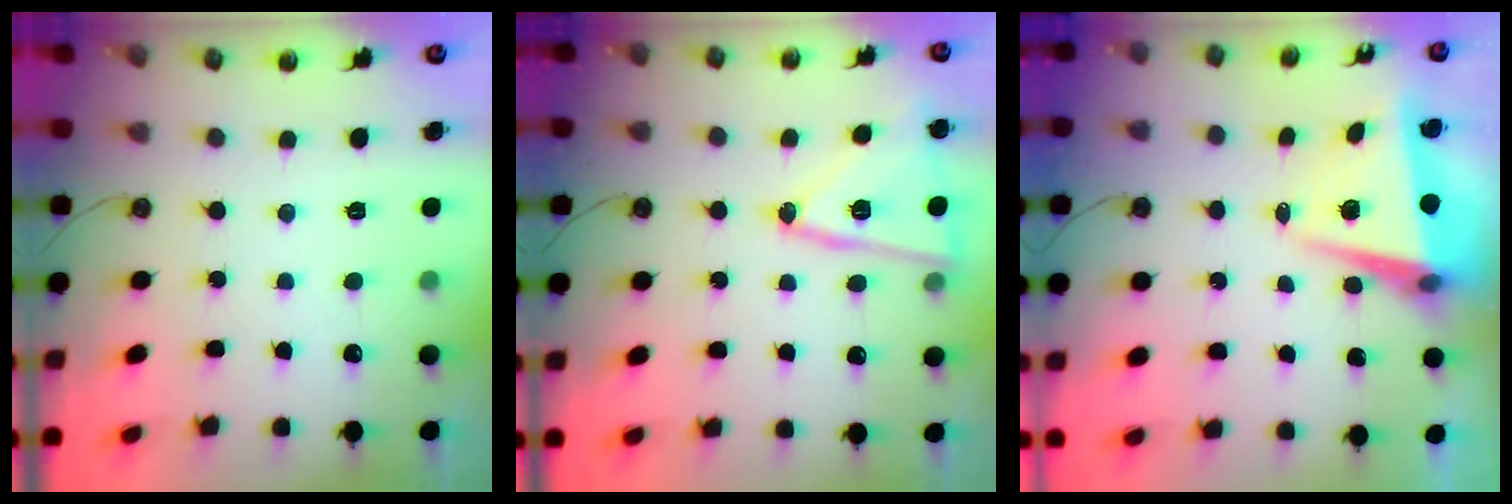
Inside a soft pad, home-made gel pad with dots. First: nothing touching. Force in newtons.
{"total": 15.3, "press": 15.3, "slide": 1.2}
{"total": 6.6, "press": 6.5, "slide": 1.2}